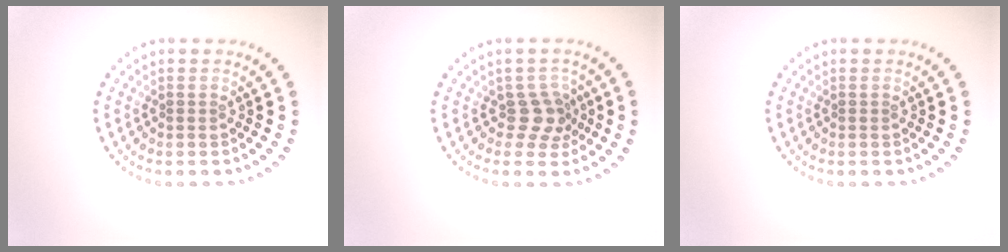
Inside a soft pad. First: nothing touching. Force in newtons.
{"total": 2.4, "press": 1.8, "slide": 1.6}
{"total": 0.0}